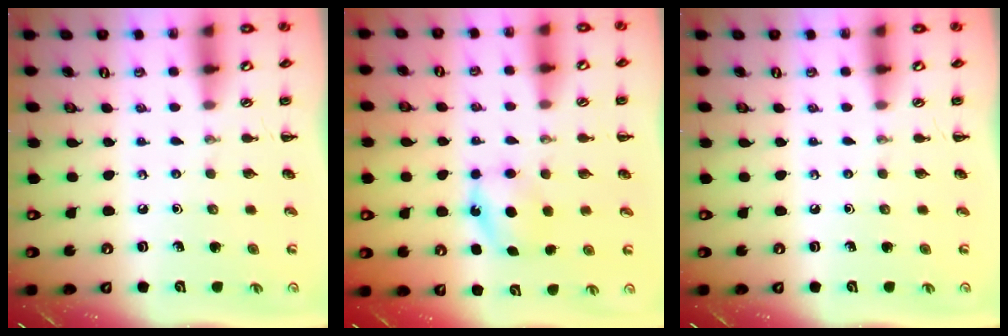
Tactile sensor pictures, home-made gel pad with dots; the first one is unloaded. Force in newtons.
{"total": 6.1, "press": 5.9, "slide": 1.8}
{"total": 0.0}